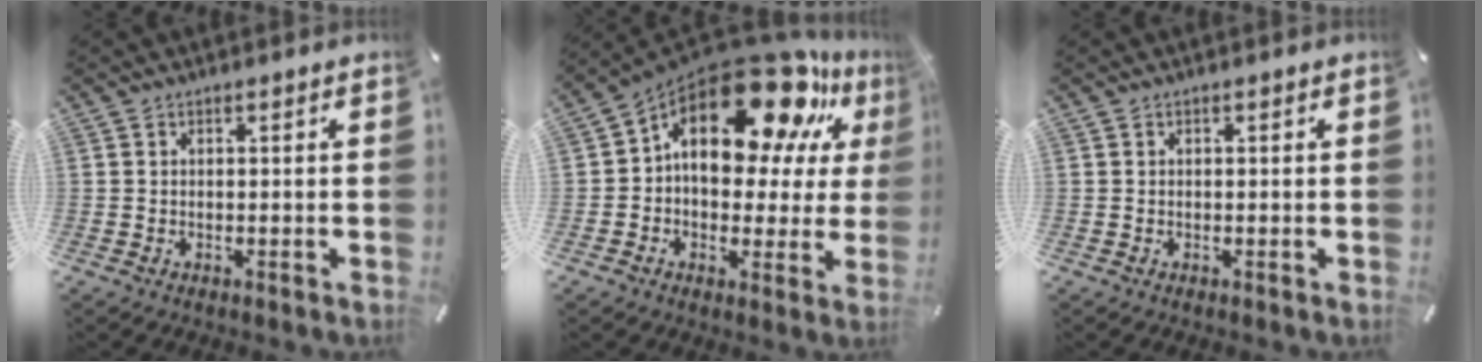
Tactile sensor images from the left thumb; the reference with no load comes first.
{"total": 23.5, "force": [12.3, 12.7, 15.5], "torque": [-0.235, -0.080, 0.209]}
{"total": 0.0}